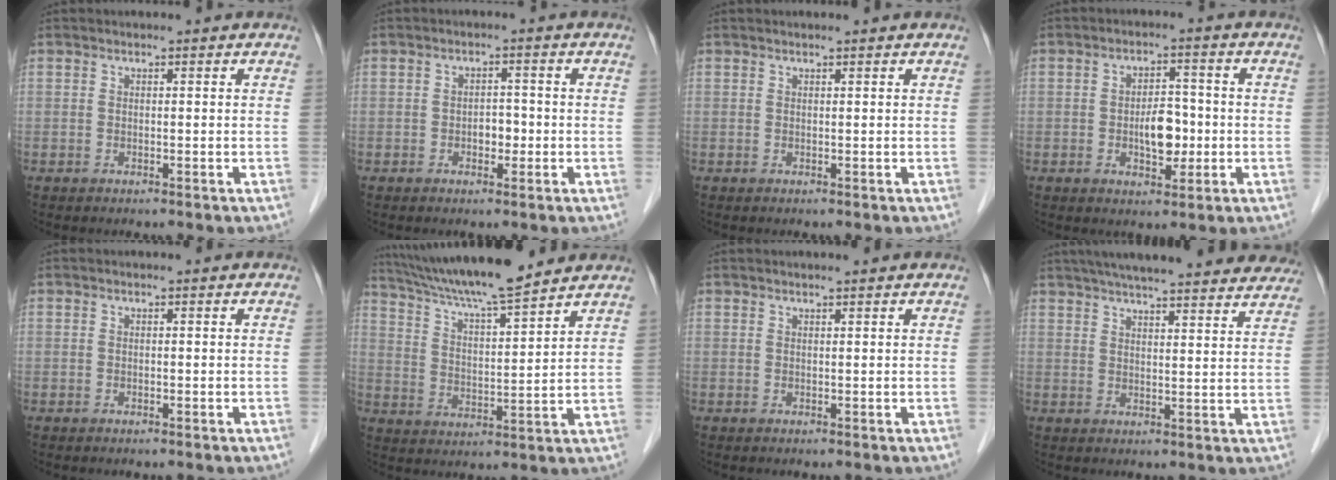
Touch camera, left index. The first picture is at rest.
{"total": 2.3, "force": [-0.7, 1.4, 1.7], "torque": [-0.021, 0.006, -0.009]}
{"total": 0.7, "force": [0.6, -0.1, 0.3], "torque": [-0.008, 0.004, 0.012]}
{"total": 5.3, "force": [-0.9, 2.7, 4.4], "torque": [-0.073, 0.007, -0.012]}
{"total": 0.0}
{"total": 14.8, "force": [13.1, 0.2, 6.9], "torque": [-0.126, 0.016, 0.218]}
{"total": 1.6, "force": [1.4, -0.1, 0.8], "torque": [-0.010, 0.013, 0.024]}
{"total": 28.3, "force": [25.4, 3.9, 12.1], "torque": [-0.192, -0.006, 0.314]}